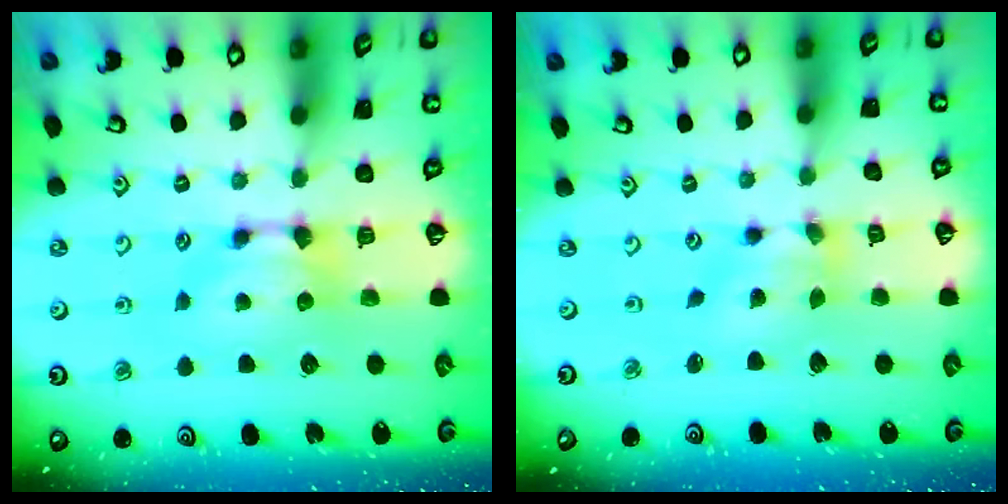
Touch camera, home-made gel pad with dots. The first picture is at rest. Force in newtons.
{"total": 2.4, "press": 1.6, "slide": 1.7}